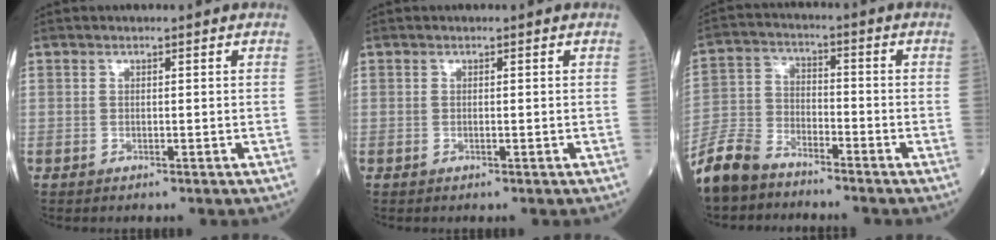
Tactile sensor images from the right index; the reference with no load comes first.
{"total": 0.0}
{"total": 9.7, "force": [-8.5, 3.6, 3.1], "torque": [-0.071, -0.011, -0.171]}